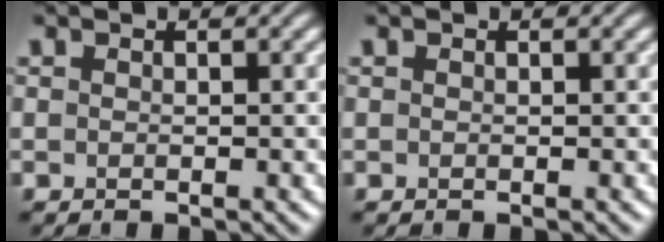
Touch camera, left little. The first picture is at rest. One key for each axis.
{"total": 0.0}